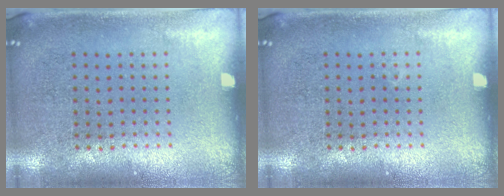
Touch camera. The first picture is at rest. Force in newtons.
{"total": 0.0}